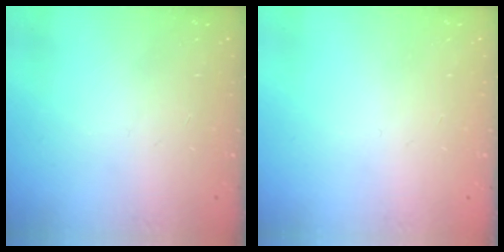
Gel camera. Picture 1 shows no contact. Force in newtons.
{"total": 0.0}